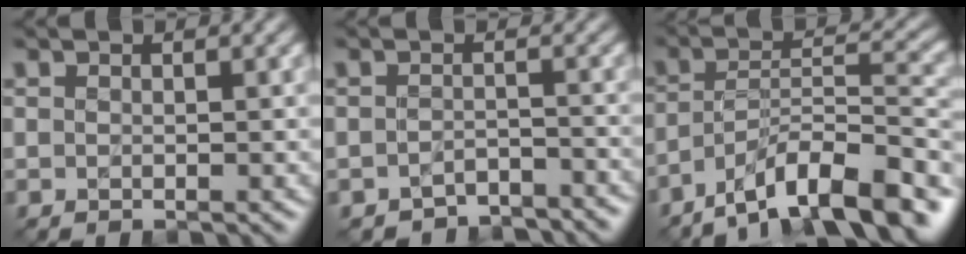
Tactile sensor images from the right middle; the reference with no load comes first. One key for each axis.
{"total": 3.3, "fx": -3.1, "fy": 0.9, "fz": 0.4, "tx": -0.006, "ty": -0.004, "tz": -0.045}
{"total": 11.8, "fx": -8.6, "fy": 3.1, "fz": 7.5, "tx": -0.113, "ty": 0.017, "tz": -0.155}